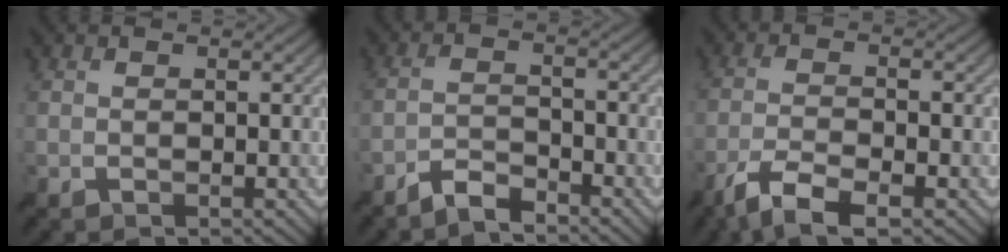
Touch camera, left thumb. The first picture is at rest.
{"total": 3.6, "force": [-3.2, 0.8, 1.5], "torque": [-0.027, 0.001, -0.069]}
{"total": 6.3, "force": [-4.1, 1.4, 4.5], "torque": [-0.087, -0.006, -0.083]}